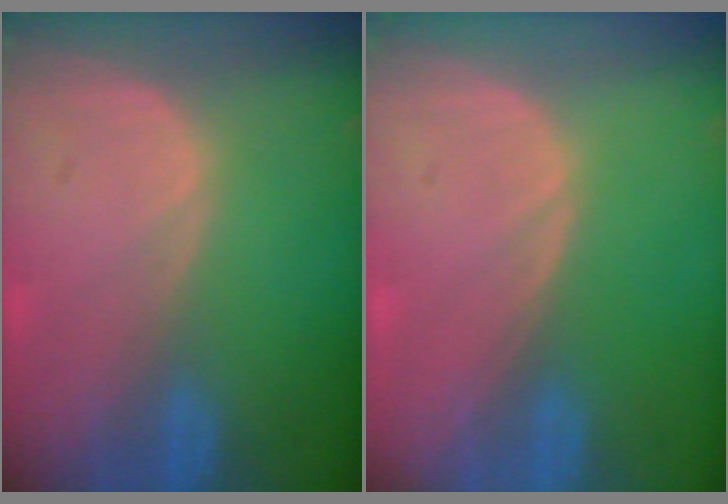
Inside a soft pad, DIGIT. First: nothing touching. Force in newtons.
{"total": 0.0}